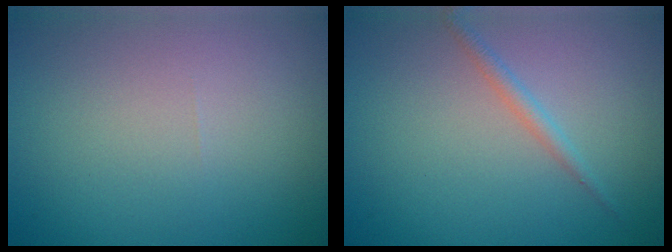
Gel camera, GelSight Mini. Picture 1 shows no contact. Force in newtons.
{"total": 1.3, "press": 1.3, "slide": 0.0}